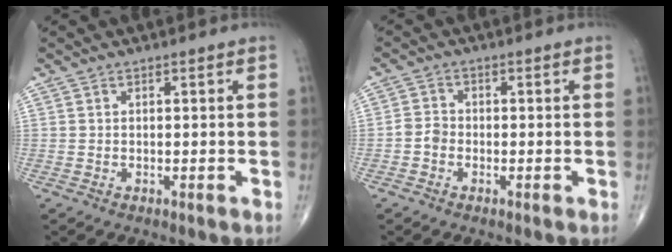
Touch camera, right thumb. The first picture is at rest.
{"total": 2.3, "force": [-0.9, 1.8, 1.1], "torque": [-0.014, 0.009, -0.024]}